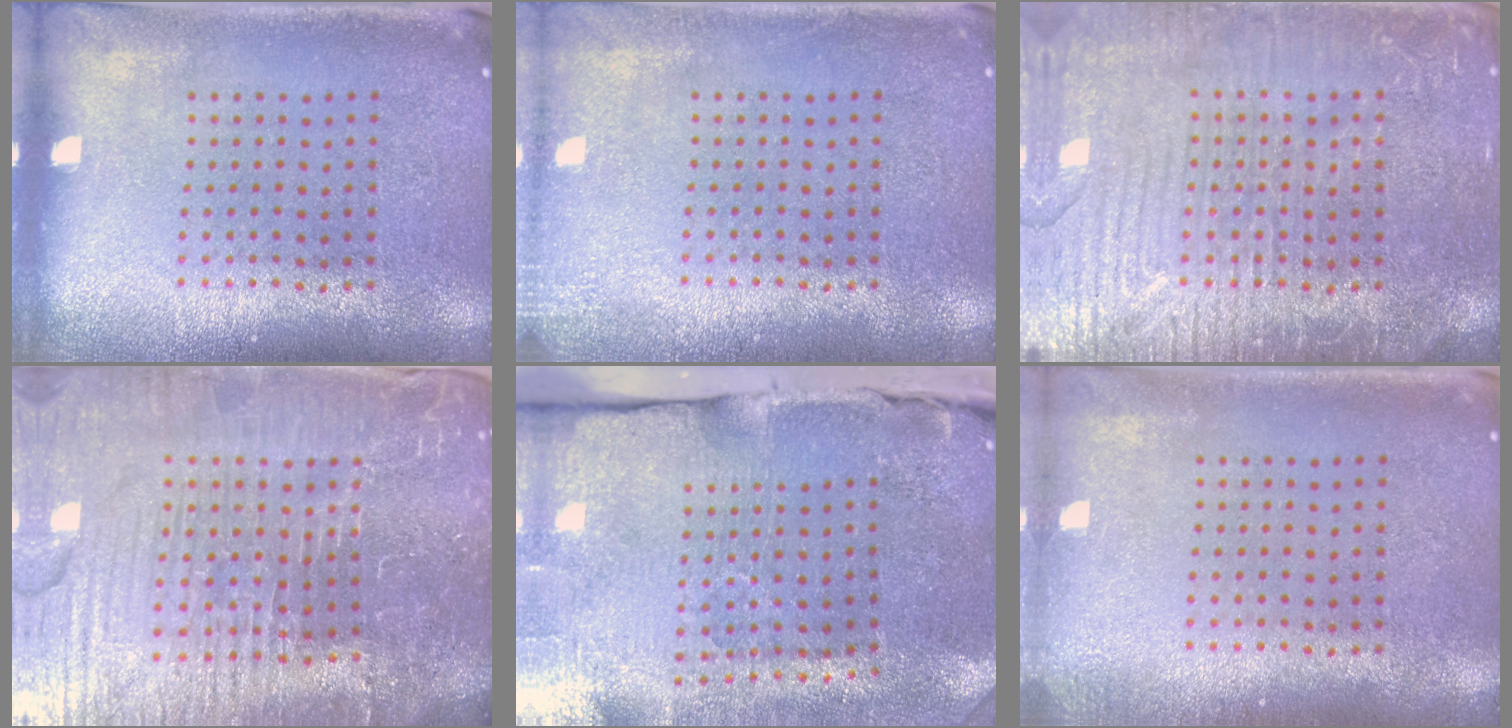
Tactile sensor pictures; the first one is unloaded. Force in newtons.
{"total": 1.4, "press": 1.4, "slide": 0.2}
{"total": 4.0, "press": 4.0, "slide": 0.6}
{"total": 6.5, "press": 5.9, "slide": 2.9}
{"total": 4.8, "press": 3.9, "slide": 2.8}
{"total": 0.7, "press": 0.7, "slide": 0.2}